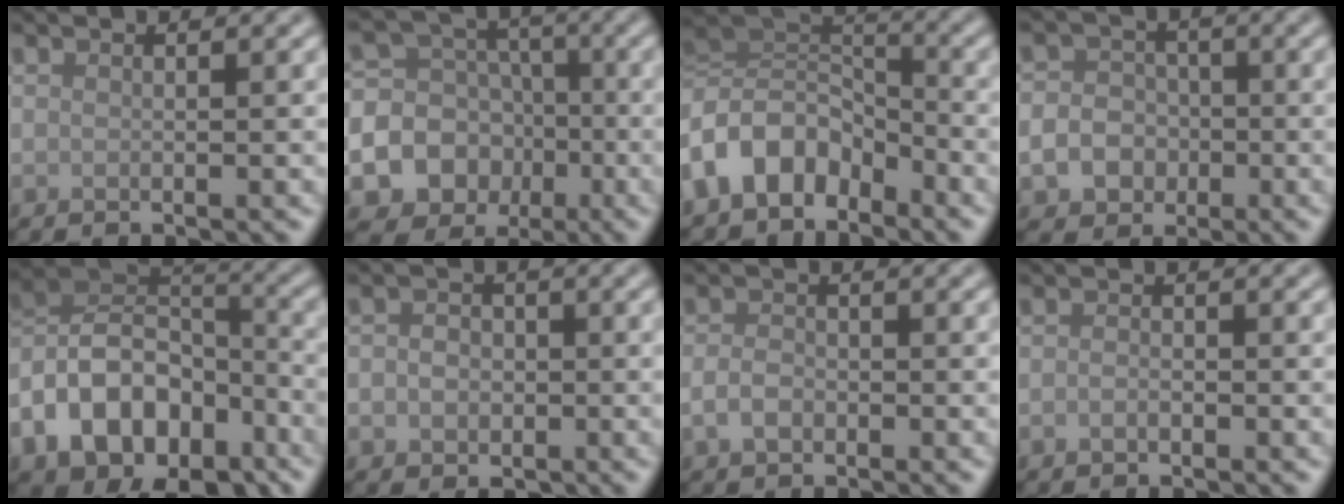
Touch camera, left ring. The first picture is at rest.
{"total": 17.0, "force": [-5.9, 15.6, 3.5], "torque": [-0.105, -0.029, -0.107]}
{"total": 7.0, "force": [-3.4, 4.8, 3.8], "torque": [-0.064, 0.011, -0.077]}
{"total": 5.1, "force": [-1.7, 4.4, 1.9], "torque": [-0.010, -0.003, -0.046]}
{"total": 10.6, "force": [-5.3, 6.9, 6.0], "torque": [-0.111, 0.010, -0.112]}
{"total": 3.0, "force": [-0.4, 2.6, 1.4], "torque": [-0.002, 0.004, -0.025]}
{"total": 1.8, "force": [-0.7, 1.3, 1.1], "torque": [-0.023, -0.001, -0.019]}
{"total": 0.9, "force": [-0.4, 0.5, 0.6], "torque": [-0.012, -0.001, -0.010]}